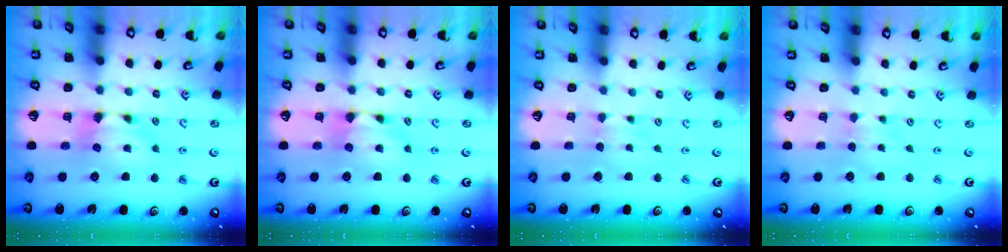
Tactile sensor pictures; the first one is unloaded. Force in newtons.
{"total": 0.6, "press": 0.1, "slide": 0.6}
{"total": 2.9, "press": 2.9, "slide": 0.4}
{"total": 2.9, "press": 2.9, "slide": 0.4}